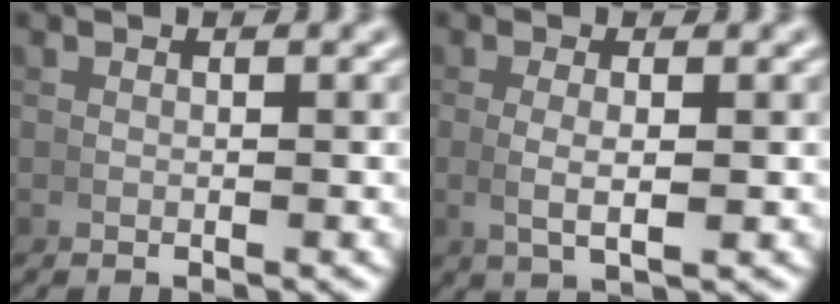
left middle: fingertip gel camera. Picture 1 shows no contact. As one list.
[{"total": 2.4, "force": [0.1, 0.6, 2.3], "torque": [-0.049, -0.008, 0.011]}]